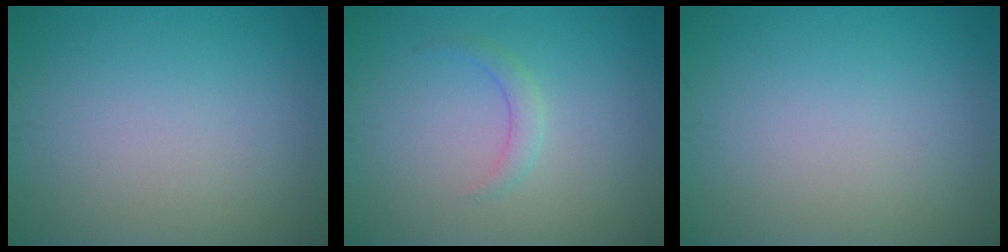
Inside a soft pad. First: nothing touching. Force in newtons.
{"total": 1.4, "press": 1.4, "slide": 0.1}
{"total": 0.0}